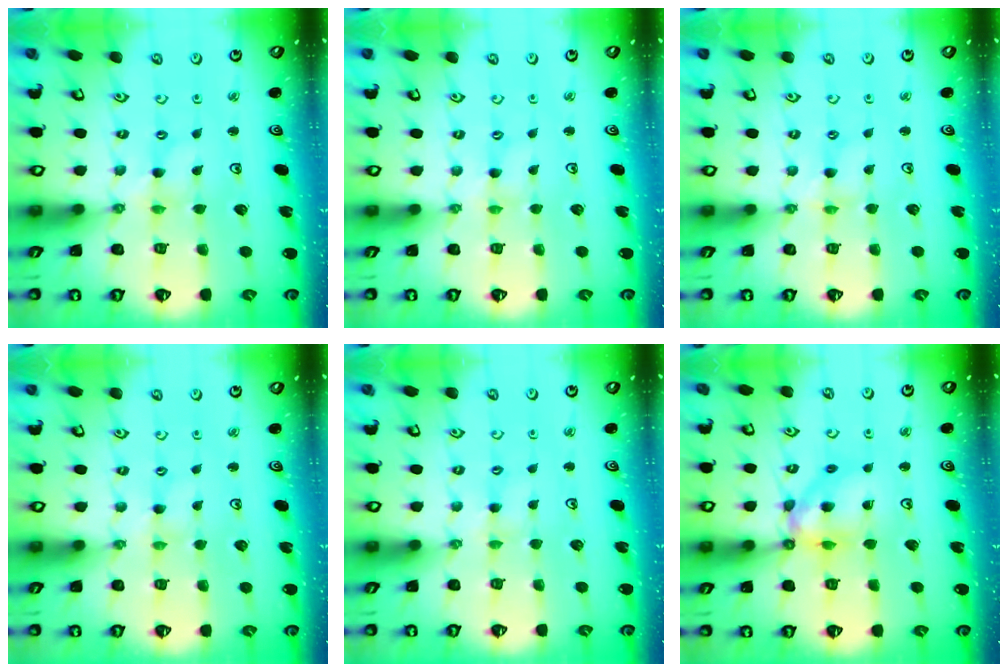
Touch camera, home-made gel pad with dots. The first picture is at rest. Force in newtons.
{"total": 0.0}
{"total": 1.3, "press": 1.3, "slide": 0.2}
{"total": 0.0}
{"total": 2.3, "press": 2.3, "slide": 0.4}
{"total": 11.8, "press": 11.7, "slide": 1.4}